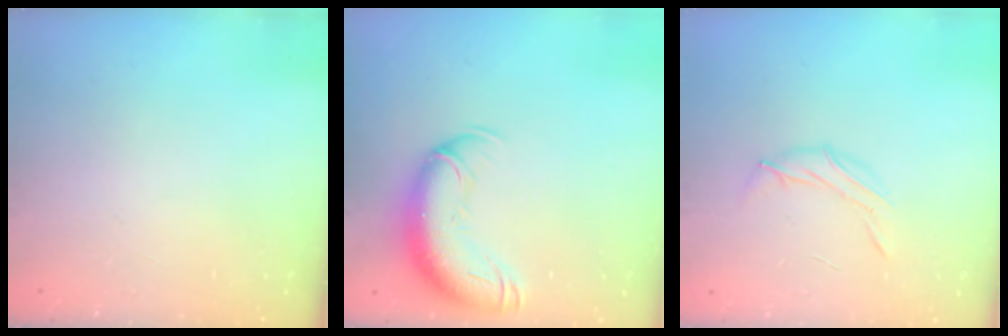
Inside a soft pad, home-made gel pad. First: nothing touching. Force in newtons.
{"total": 15.2, "press": 14.8, "slide": 3.6}
{"total": 6.8, "press": 6.8, "slide": 0.5}